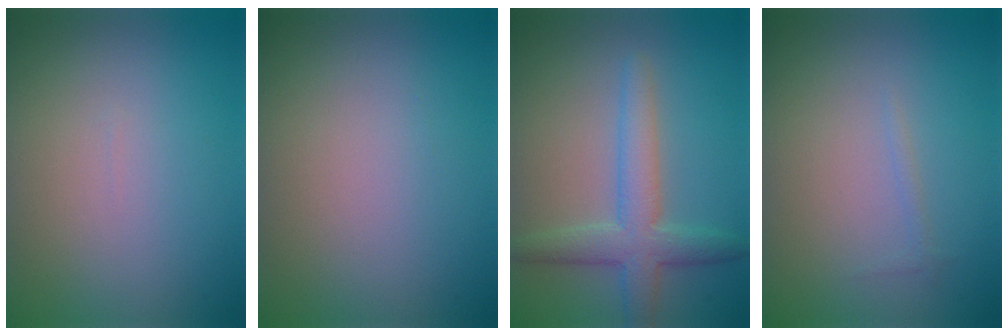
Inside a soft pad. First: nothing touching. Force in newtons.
{"total": 0.0}
{"total": 4.4, "press": 4.3, "slide": 0.2}
{"total": 0.5, "press": 0.5, "slide": 0.1}